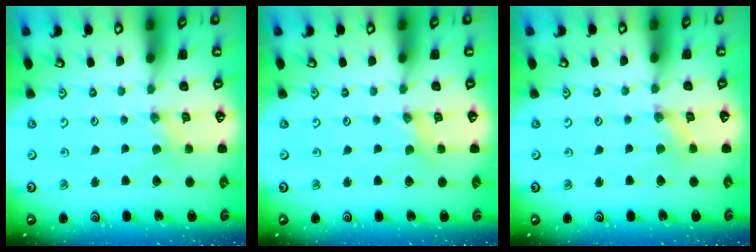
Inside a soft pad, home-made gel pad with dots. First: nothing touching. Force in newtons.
{"total": 0.0}
{"total": 0.8, "press": 0.7, "slide": 0.2}